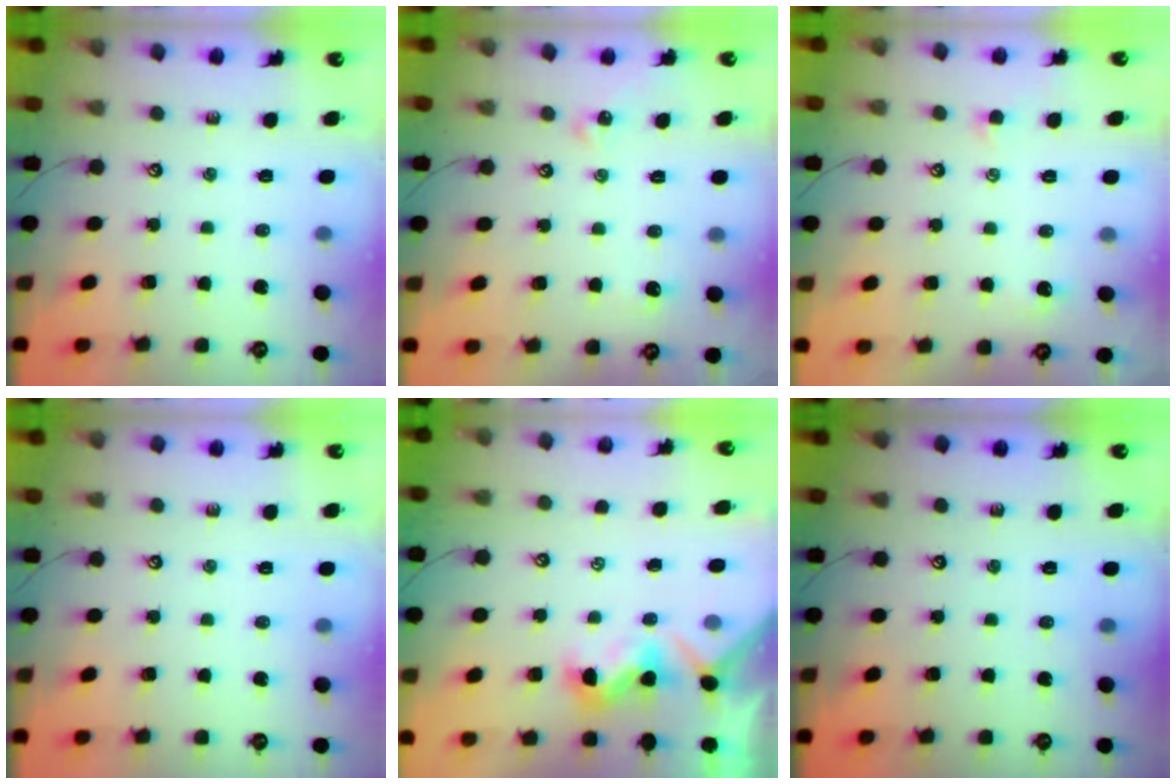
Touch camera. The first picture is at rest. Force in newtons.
{"total": 1.4, "press": 1.3, "slide": 0.5}
{"total": 0.8, "press": 0.5, "slide": 0.7}
{"total": 0.0}
{"total": 1.9, "press": 1.7, "slide": 0.8}
{"total": 0.0}